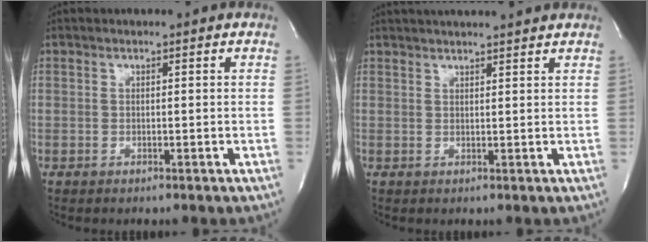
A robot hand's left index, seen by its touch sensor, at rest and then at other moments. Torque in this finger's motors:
{"motor_torque": [0.09, -0.20, 0.26, 0.13]}